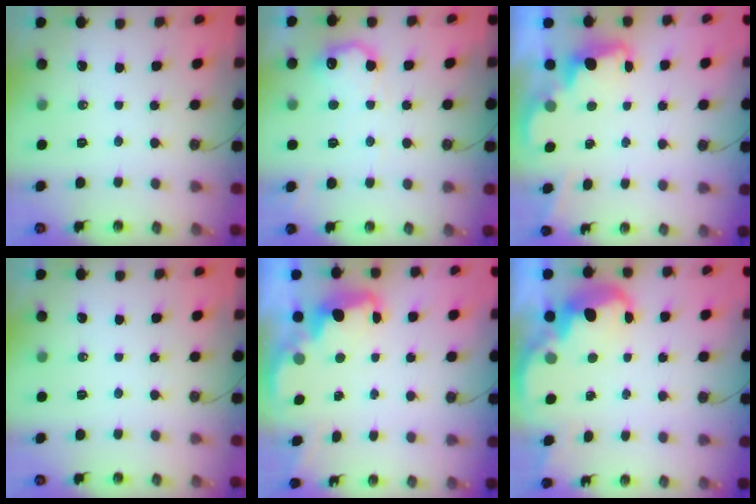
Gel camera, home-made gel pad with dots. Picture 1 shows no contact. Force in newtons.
{"total": 11.5, "press": 11.5, "slide": 0.6}
{"total": 3.1, "press": 3.1, "slide": 0.4}
{"total": 0.0}
{"total": 2.5, "press": 2.5, "slide": 0.5}
{"total": 7.1, "press": 7.1, "slide": 0.6}